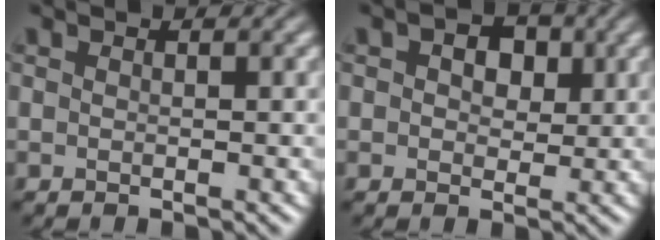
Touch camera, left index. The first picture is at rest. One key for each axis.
{"total": 3.7, "fx": 1.3, "fy": 2.5, "fz": 2.4, "tx": -0.027, "ty": 0.008, "tz": 0.003}